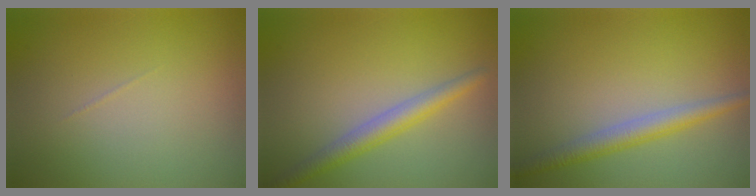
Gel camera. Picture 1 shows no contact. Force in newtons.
{"total": 2.9, "press": 2.9, "slide": 0.2}
{"total": 2.8, "press": 2.8, "slide": 0.1}